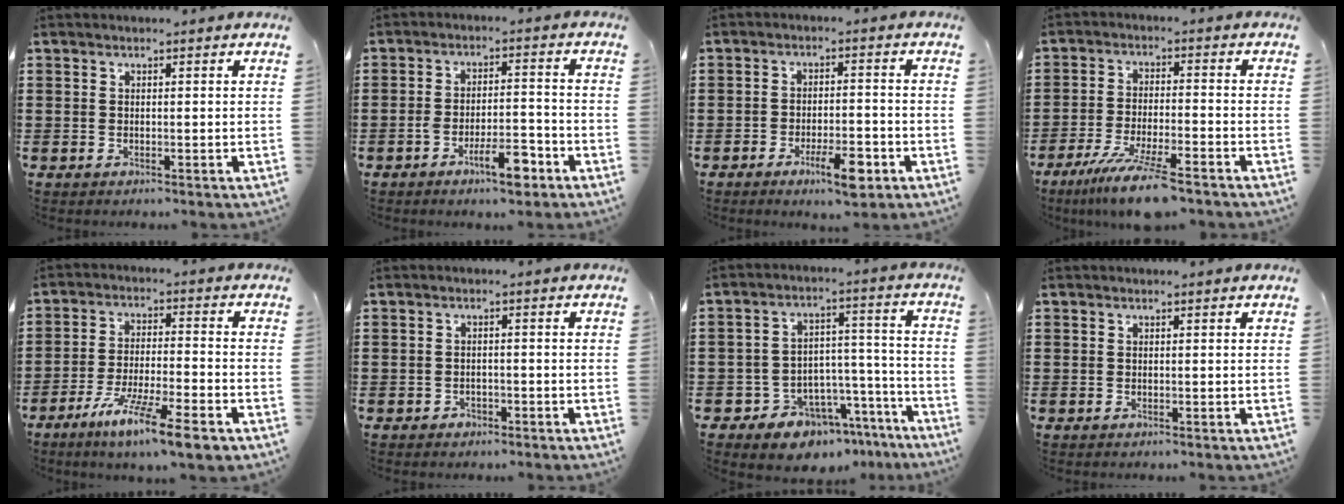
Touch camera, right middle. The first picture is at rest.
{"total": 7.0, "force": [-4.3, 2.2, 5.1], "torque": [-0.091, 0.008, -0.077]}
{"total": 4.7, "force": [-2.9, 1.4, 3.4], "torque": [-0.057, 0.006, -0.053]}
{"total": 9.0, "force": [-6.8, 0.7, 5.8], "torque": [-0.118, -0.011, -0.127]}
{"total": 10.0, "force": [-7.3, 0.9, 6.7], "torque": [-0.129, -0.003, -0.137]}
{"total": 1.1, "force": [-0.9, 0.7, 0.0], "torque": [-0.007, -0.001, -0.021]}
{"total": 8.0, "force": [-7.0, 3.7, 1.3], "torque": [-0.027, 0.030, -0.128]}
{"total": 0.0}